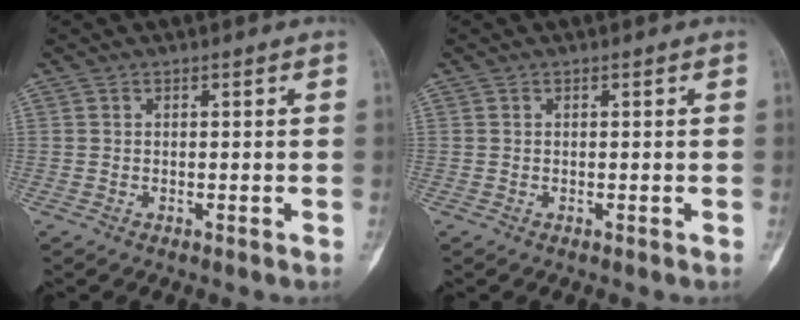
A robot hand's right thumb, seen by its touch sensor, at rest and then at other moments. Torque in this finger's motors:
{"motor_torque": [0.17, 0.17, 0.04, 0.00, 0.00]}